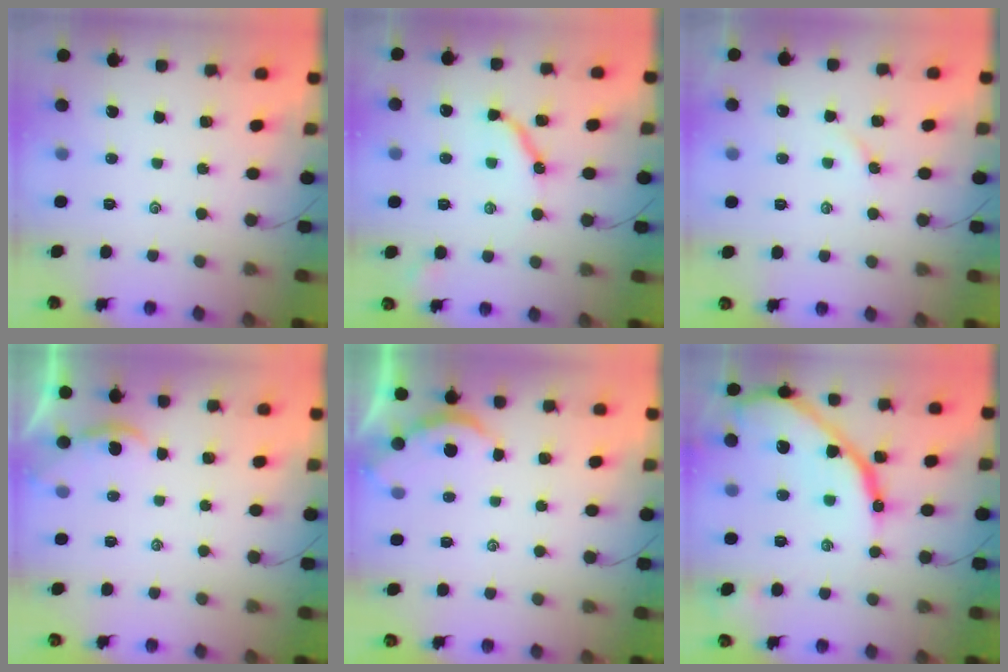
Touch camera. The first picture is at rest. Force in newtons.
{"total": 10.1, "press": 10.1, "slide": 0.9}
{"total": 2.3, "press": 2.3, "slide": 0.5}
{"total": 1.2, "press": 1.2, "slide": 0.1}
{"total": 2.0, "press": 2.0, "slide": 0.2}
{"total": 19.6, "press": 19.5, "slide": 2.0}